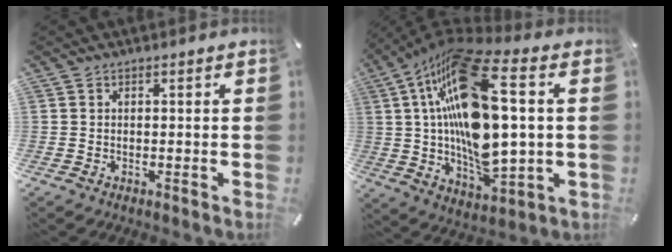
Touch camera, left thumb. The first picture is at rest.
{"total": 25.8, "force": [4.9, 10.3, 23.1], "torque": [-0.454, -0.025, 0.076]}